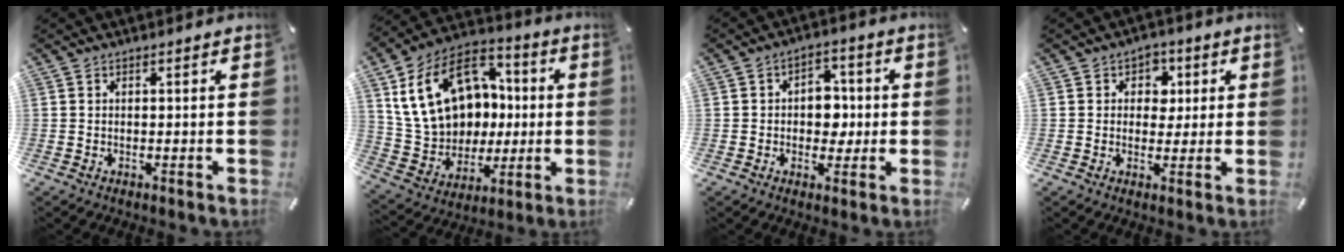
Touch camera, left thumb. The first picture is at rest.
{"total": 21.8, "force": [4.1, 17.1, 12.9], "torque": [-0.245, 0.003, 0.088]}
{"total": 7.3, "force": [-0.3, 5.9, 4.4], "torque": [-0.056, 0.007, -0.007]}
{"total": 5.7, "force": [0.9, 5.0, 2.4], "torque": [-0.021, -0.002, 0.008]}